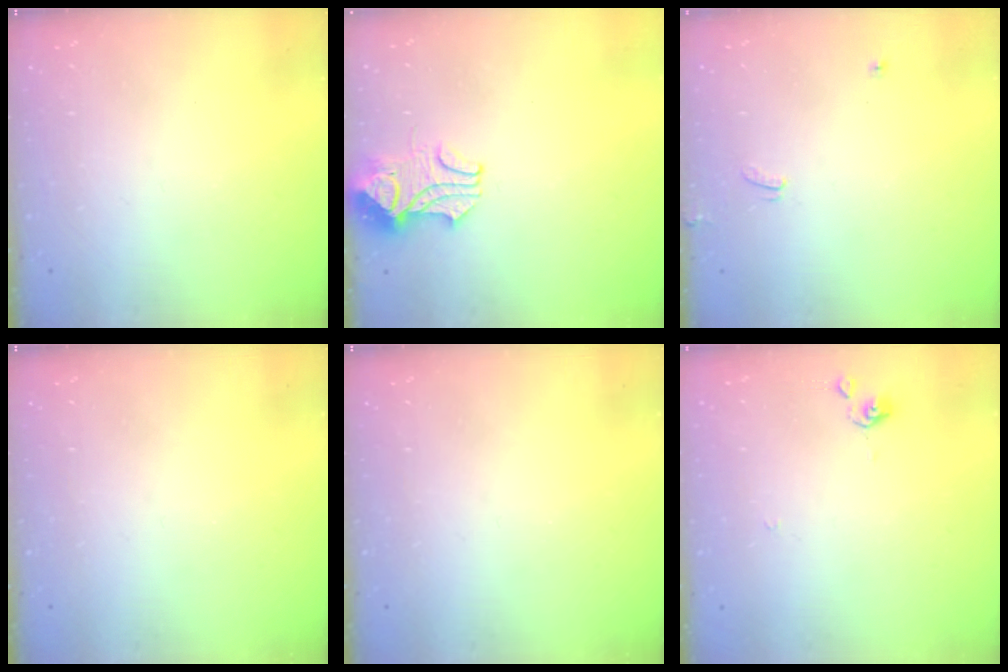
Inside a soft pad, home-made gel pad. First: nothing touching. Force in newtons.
{"total": 2.1, "press": 1.9, "slide": 0.9}
{"total": 0.0}
{"total": 0.0}
{"total": 0.0}
{"total": 0.0}